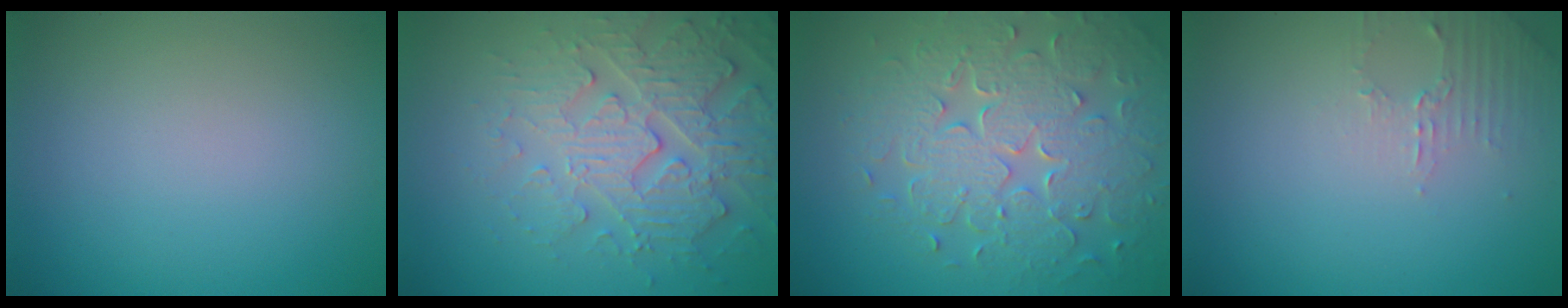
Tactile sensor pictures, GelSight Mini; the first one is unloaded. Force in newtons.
{"total": 4.8, "press": 4.7, "slide": 1.2}
{"total": 8.1, "press": 5.9, "slide": 5.6}
{"total": 1.8, "press": 1.7, "slide": 0.5}